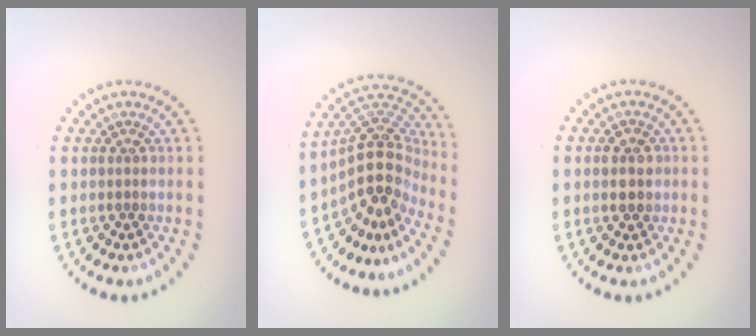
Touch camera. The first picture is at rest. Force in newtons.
{"total": 5.1, "press": 4.1, "slide": 3.0}
{"total": 2.6, "press": 2.6, "slide": 0.1}